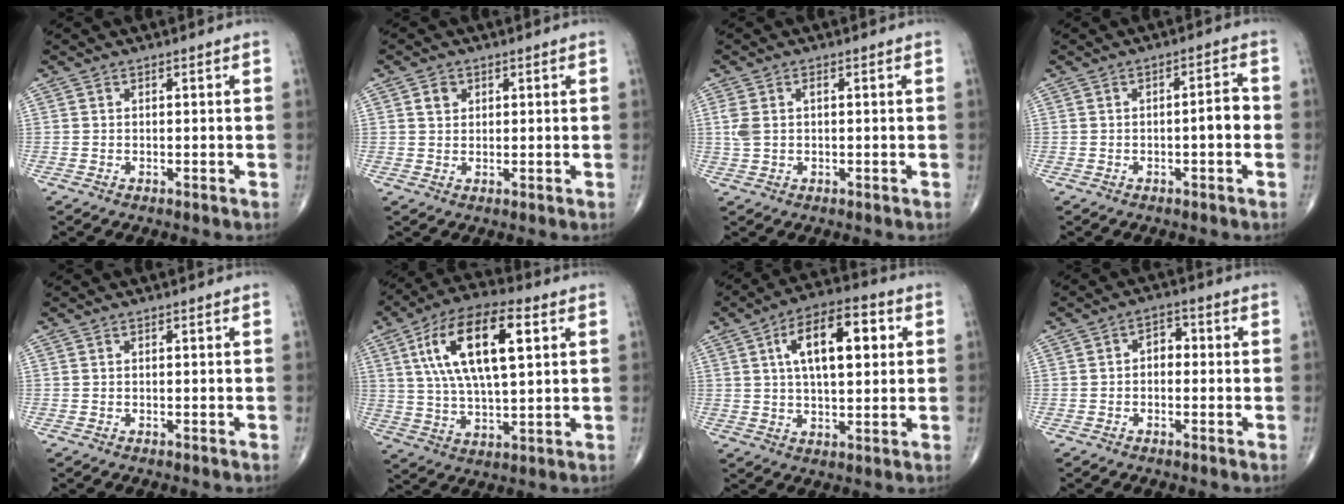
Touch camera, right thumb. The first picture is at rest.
{"total": 2.4, "force": [1.0, 2.0, 1.0], "torque": [-0.011, -0.003, 0.016]}
{"total": 3.5, "force": [0.5, 2.0, 2.8], "torque": [-0.082, 0.011, 0.012]}
{"total": 6.9, "force": [-2.3, 3.6, 5.4], "torque": [-0.047, 0.041, -0.037]}
{"total": 0.0}
{"total": 17.8, "force": [5.4, 7.1, 15.4], "torque": [-0.276, 0.005, 0.093]}
{"total": 14.3, "force": [3.8, 6.5, 12.1], "torque": [-0.178, 0.009, 0.058]}
{"total": 3.4, "force": [-0.1, 2.4, 2.5], "torque": [-0.018, 0.015, -0.013]}